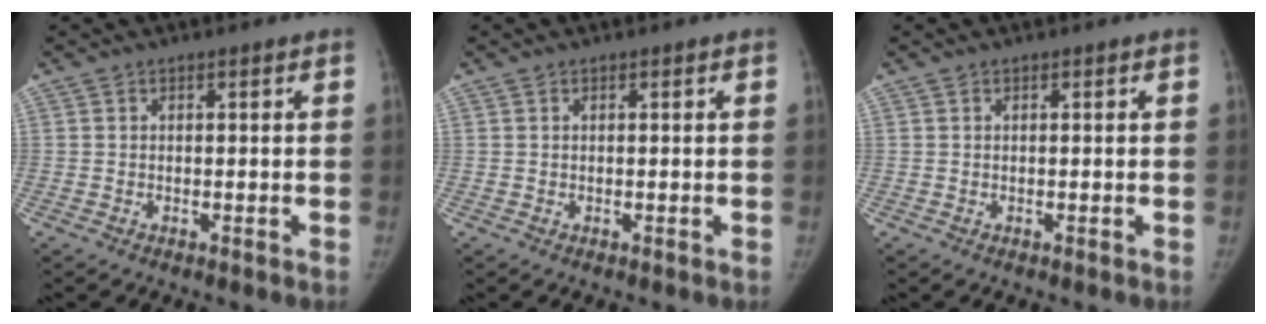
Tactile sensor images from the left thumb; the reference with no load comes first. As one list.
[{"total": 0.0}, {"total": 0.0}]